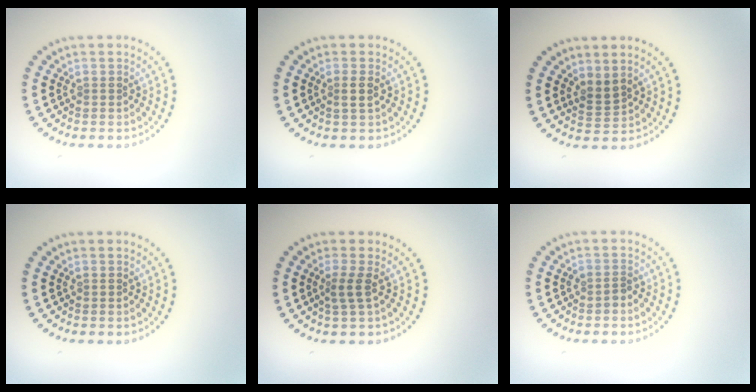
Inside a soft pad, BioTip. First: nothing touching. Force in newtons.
{"total": 1.2, "press": 1.0, "slide": 0.7}
{"total": 1.7, "press": 1.2, "slide": 1.2}
{"total": 0.0}
{"total": 1.6, "press": 1.0, "slide": 1.3}
{"total": 1.0, "press": 0.8, "slide": 0.5}